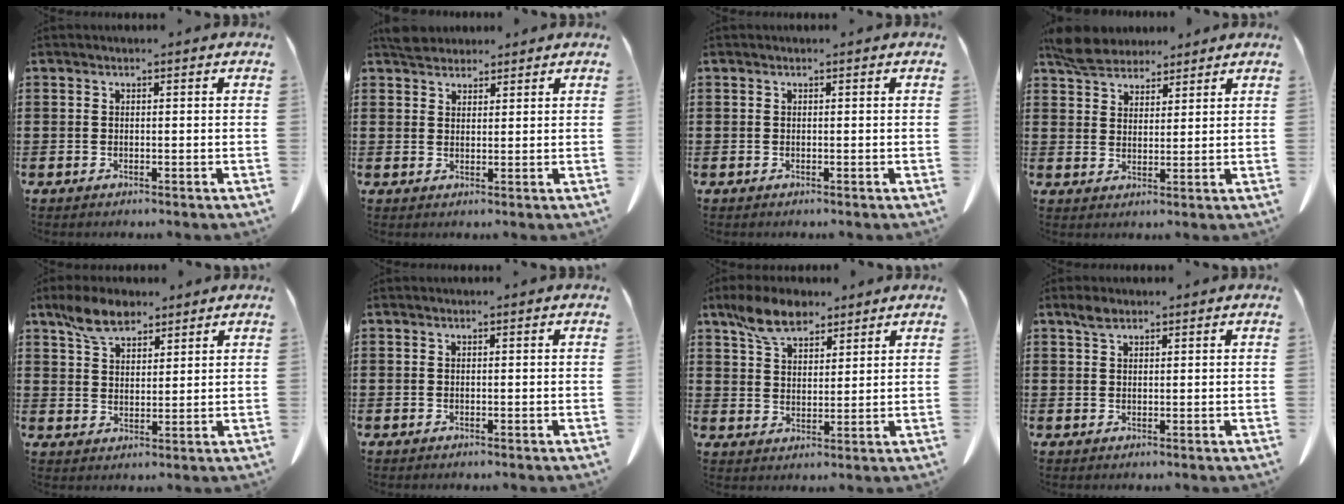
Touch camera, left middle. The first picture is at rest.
{"total": 2.7, "force": [2.5, 0.9, 0.4], "torque": [-0.015, 0.005, 0.049]}
{"total": 0.0}
{"total": 5.7, "force": [5.0, 2.2, 1.4], "torque": [-0.037, -0.009, 0.095]}
{"total": 6.5, "force": [4.9, 3.0, 3.1], "torque": [-0.078, 0.002, 0.093]}
{"total": 0.0}
{"total": 7.5, "force": [5.7, 3.3, 3.7], "torque": [-0.090, 0.001, 0.108]}
{"total": 2.2, "force": [1.5, 1.0, 1.3], "torque": [-0.030, 0.003, 0.028]}